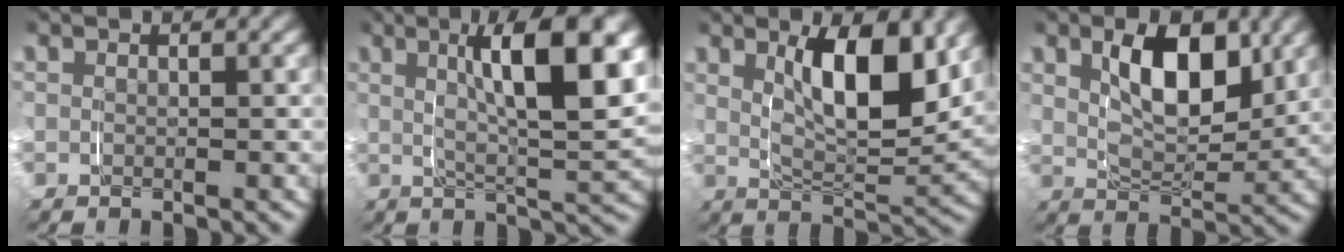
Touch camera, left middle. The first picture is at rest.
{"total": 8.7, "force": [2.2, 2.0, 8.2], "torque": [-0.126, 0.006, 0.035]}
{"total": 7.3, "force": [2.5, 2.6, 6.3], "torque": [-0.103, -0.014, 0.043]}
{"total": 6.3, "force": [2.1, 3.1, 5.0], "torque": [-0.078, -0.009, 0.037]}